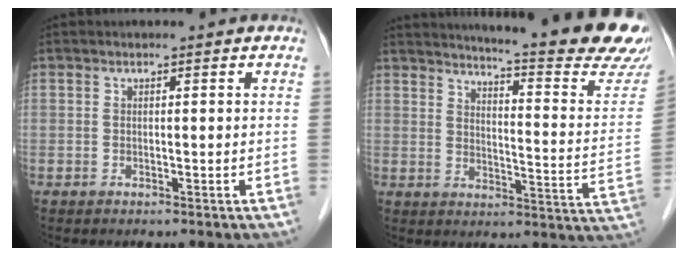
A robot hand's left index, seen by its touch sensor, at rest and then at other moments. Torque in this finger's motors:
{"motor_torque": [0.02, -0.81, 0.69, 0.15]}